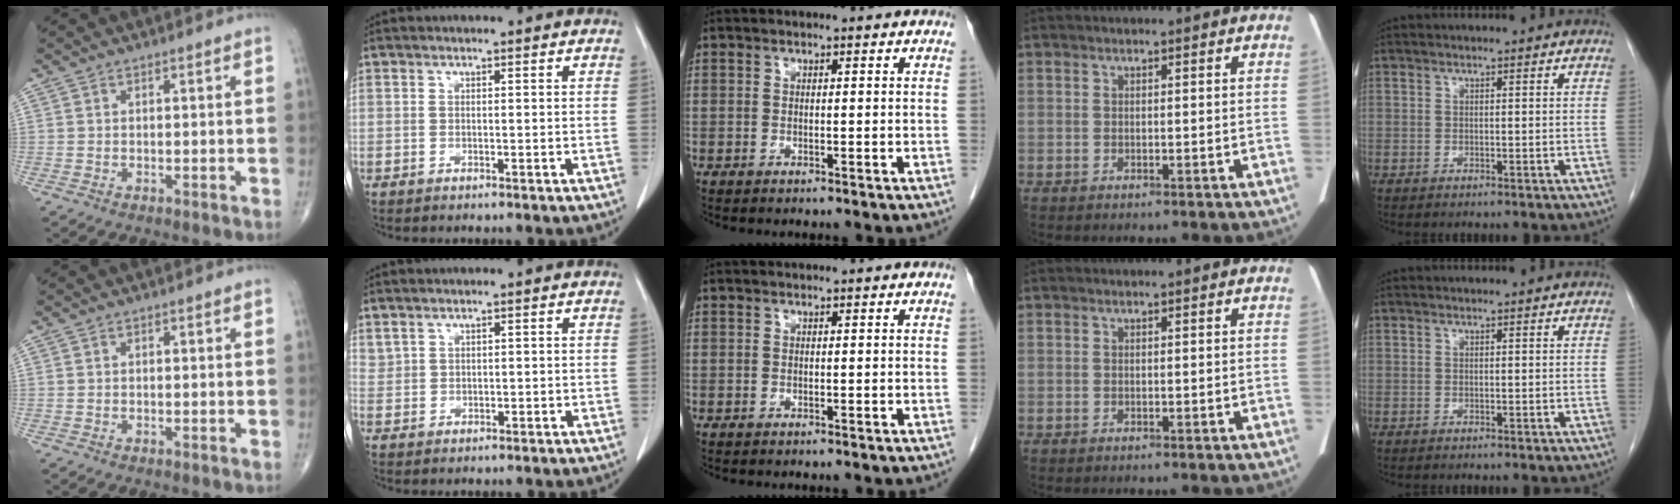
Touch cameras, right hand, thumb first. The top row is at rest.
{"index": {"total": 1.7, "force": [1.2, 1.1, 0.4], "torque": [-0.008, 0.006, 0.031]}}